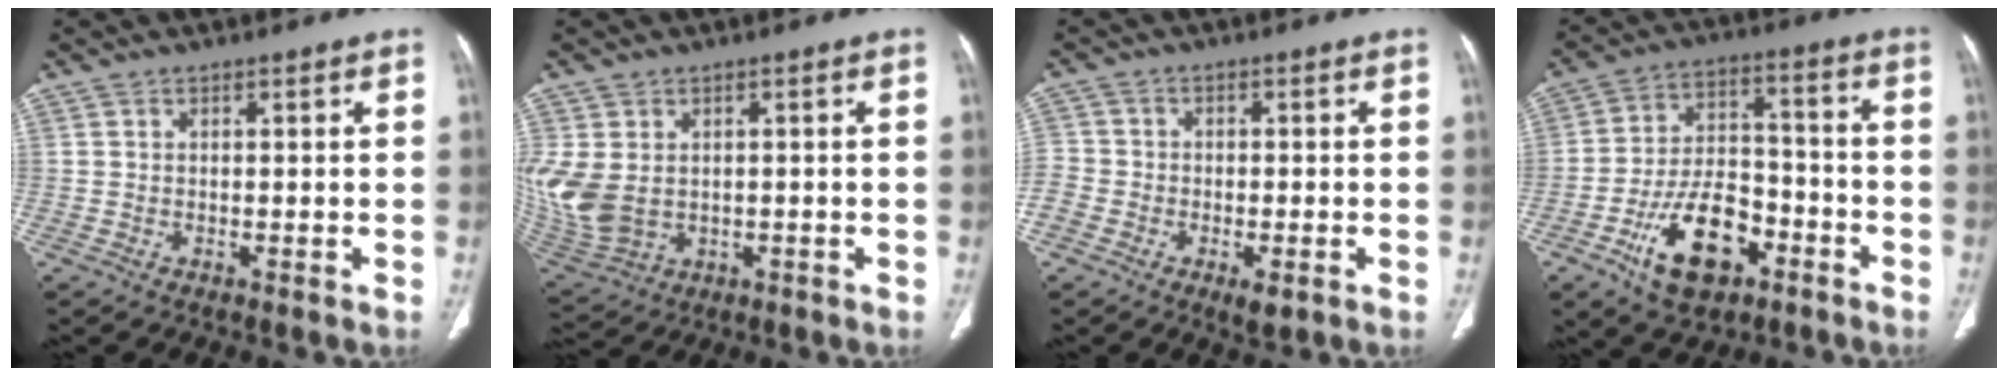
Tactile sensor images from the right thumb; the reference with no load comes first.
{"total": 12.2, "force": [-0.1, 9.2, 8.1], "torque": [-0.208, -0.009, 0.025]}
{"total": 7.4, "force": [-3.6, 5.1, 4.0], "torque": [-0.060, 0.010, -0.068]}
{"total": 15.2, "force": [-7.6, 8.5, 10.0], "torque": [-0.152, 0.049, -0.125]}